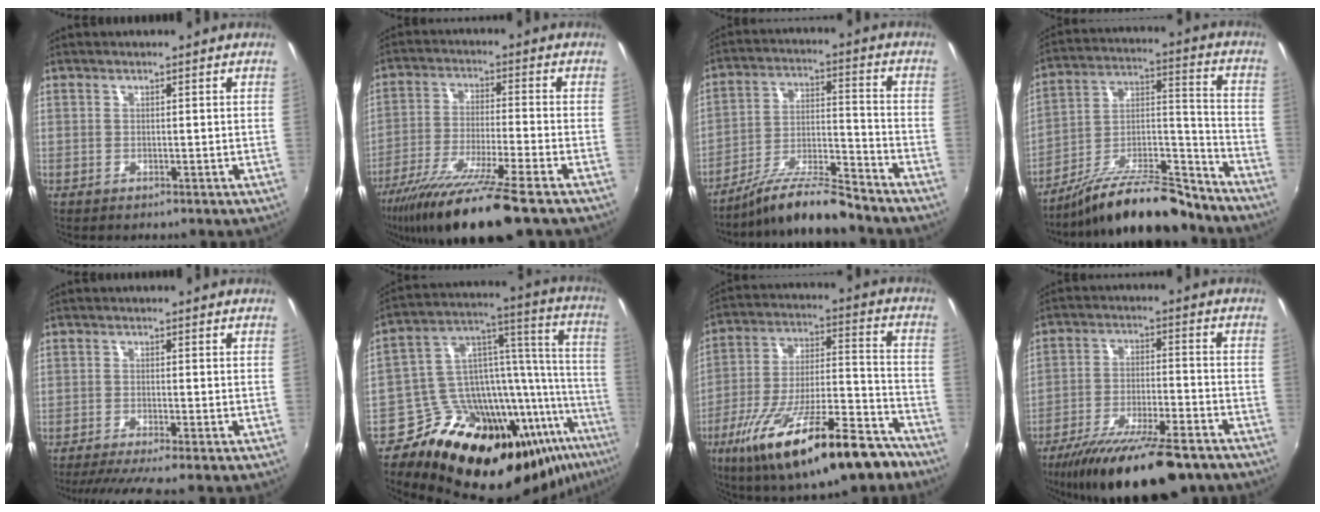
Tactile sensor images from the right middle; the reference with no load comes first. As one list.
[{"total": 16.2, "force": [-12.3, 0.1, 10.6], "torque": [-0.214, -0.041, -0.215]}, {"total": 11.9, "force": [-10.7, 0.6, 5.2], "torque": [-0.103, 0.000, -0.192]}, {"total": 19.8, "force": [-16.4, 4.9, 9.9], "torque": [-0.169, 0.015, -0.258]}, {"total": 5.4, "force": [-4.6, -1.2, 2.7], "torque": [-0.063, -0.020, -0.079]}, {"total": 28.5, "force": [-18.1, 11.2, 18.9], "torque": [-0.255, 0.015, -0.276]}, {"total": 26.0, "force": [-16.5, 8.0, 18.5], "torque": [-0.312, -0.034, -0.252]}, {"total": 19.6, "force": [-14.9, 5.0, 11.7], "torque": [-0.216, -0.038, -0.229]}]